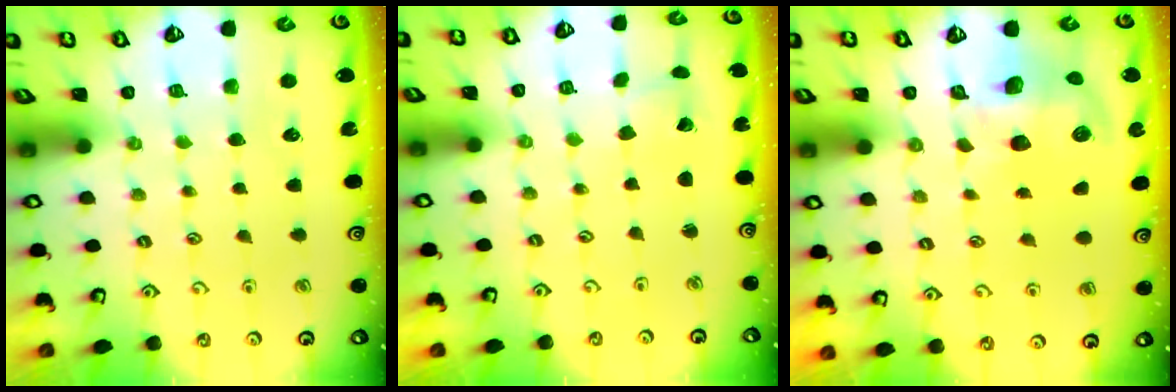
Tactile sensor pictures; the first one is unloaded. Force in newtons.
{"total": 2.0, "press": 2.0, "slide": 0.3}
{"total": 10.6, "press": 10.5, "slide": 1.7}